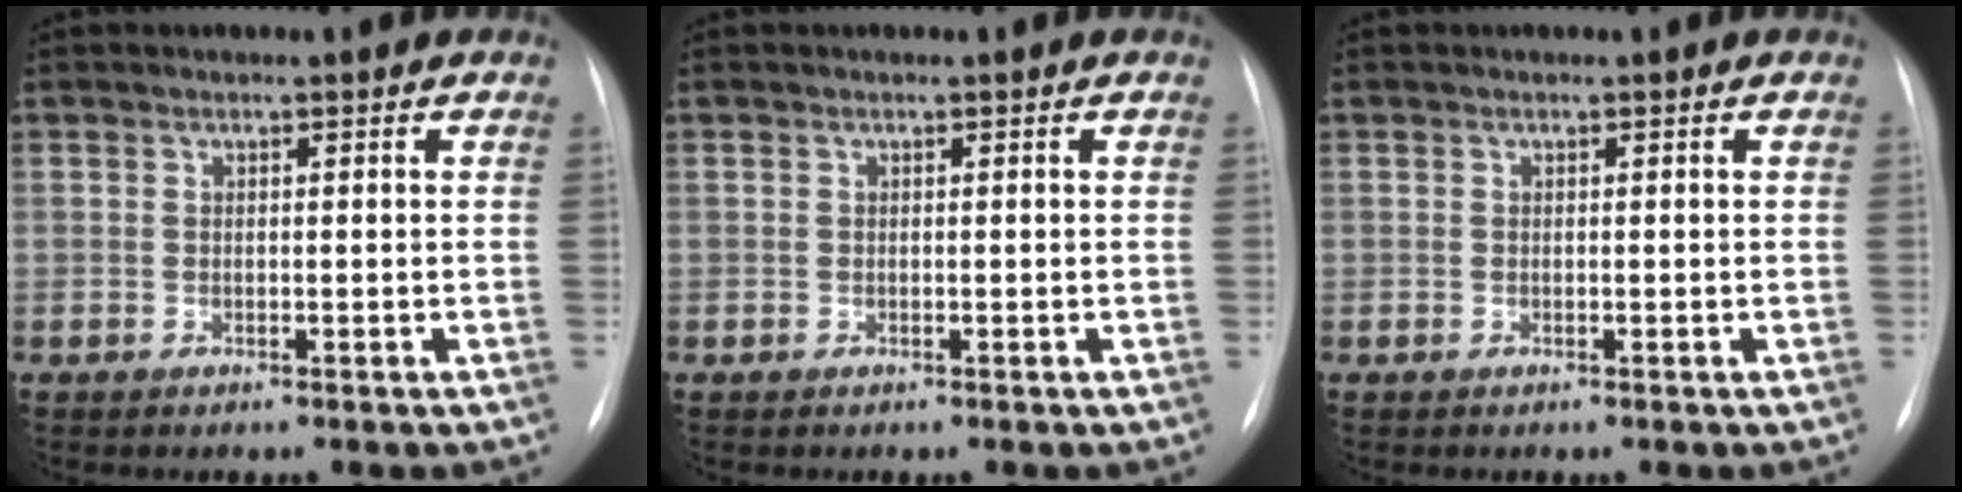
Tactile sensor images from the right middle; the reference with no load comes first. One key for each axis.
{"total": 0.0}
{"total": 0.0}